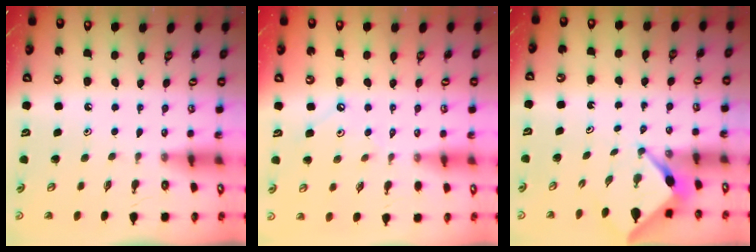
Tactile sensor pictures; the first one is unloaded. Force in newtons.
{"total": 3.3, "press": 3.3, "slide": 0.6}
{"total": 3.7, "press": 3.7, "slide": 0.3}